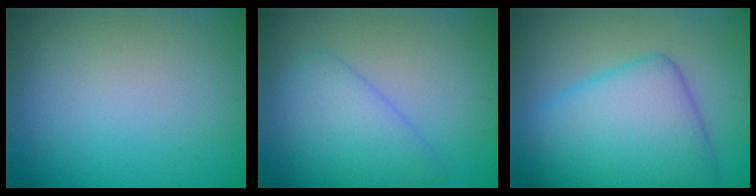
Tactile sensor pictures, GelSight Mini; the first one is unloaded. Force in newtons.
{"total": 4.0, "press": 4.0, "slide": 0.2}
{"total": 9.0, "press": 9.0, "slide": 0.1}